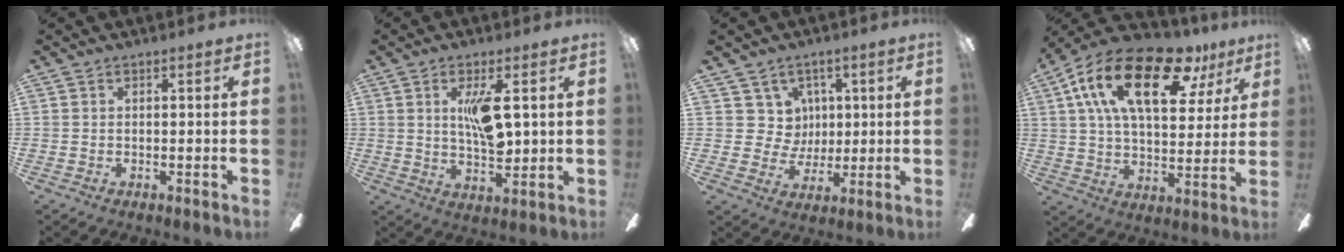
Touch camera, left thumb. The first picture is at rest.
{"total": 9.2, "force": [2.5, 3.4, 8.2], "torque": [-0.145, -0.009, 0.037]}
{"total": 7.4, "force": [2.8, 6.9, 0.5], "torque": [-0.013, -0.015, 0.056]}
{"total": 23.0, "force": [11.6, 10.4, 16.9], "torque": [-0.298, -0.034, 0.192]}